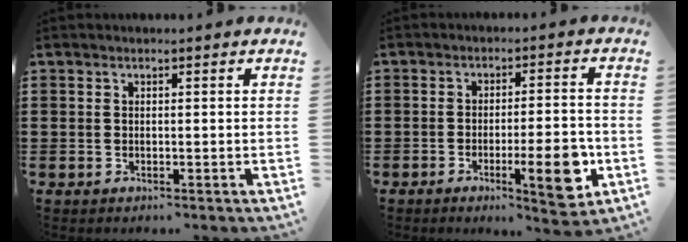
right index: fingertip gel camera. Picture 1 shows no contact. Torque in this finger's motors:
{"motor_torque": [0.61, 0.73, 0.24, 0.03]}